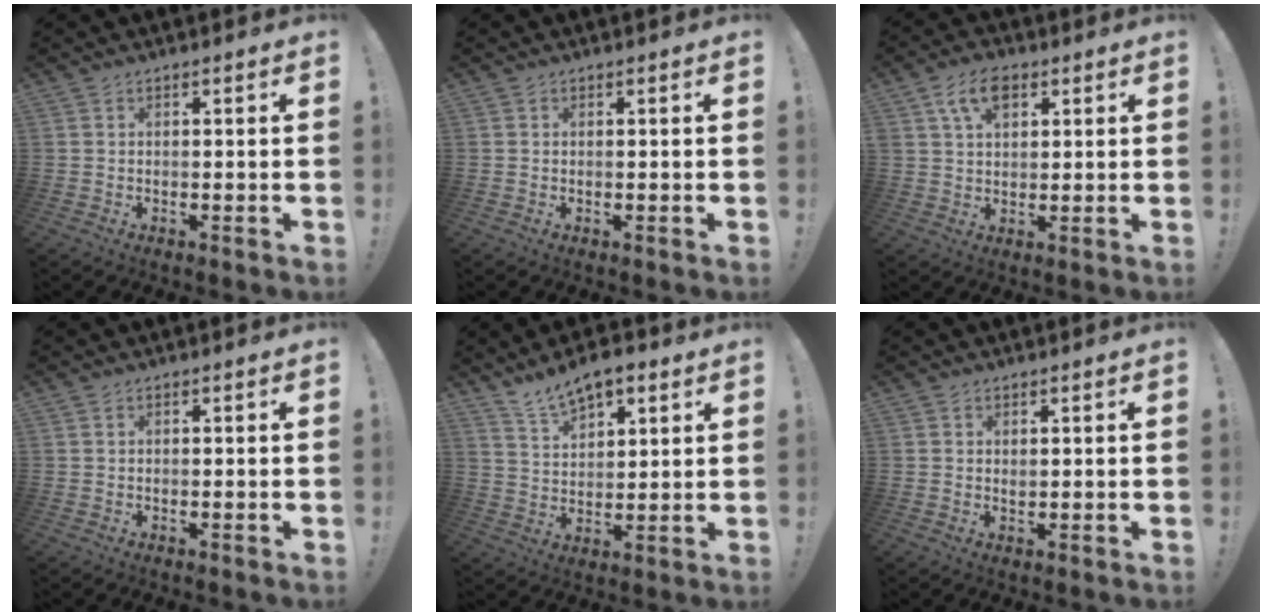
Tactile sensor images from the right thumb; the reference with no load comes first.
{"total": 0.0}
{"total": 8.3, "force": [3.9, 5.3, 5.0], "torque": [-0.088, 0.003, 0.075]}
{"total": 0.0}
{"total": 9.7, "force": [7.2, 4.7, 4.4], "torque": [-0.064, -0.044, 0.135]}
{"total": 1.1, "force": [0.8, 0.7, 0.4], "torque": [-0.005, -0.001, 0.014]}